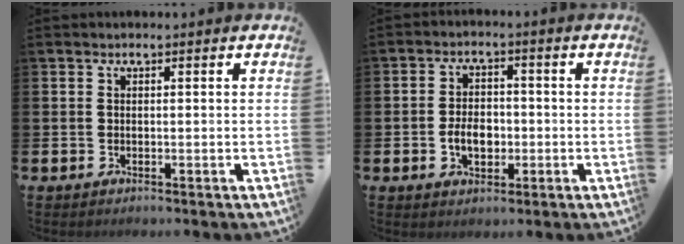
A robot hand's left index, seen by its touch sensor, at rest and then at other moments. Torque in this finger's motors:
{"motor_torque": [0.59, 0.31, 0.45, 0.05]}